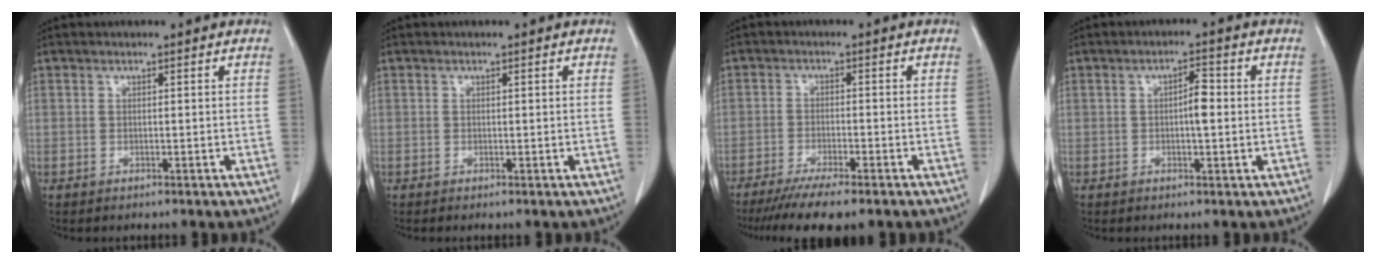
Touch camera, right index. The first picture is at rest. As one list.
[{"total": 0.0}, {"total": 9.3, "force": [-7.3, 1.0, 5.7], "torque": [-0.081, -0.018, -0.115]}, {"total": 3.0, "force": [-0.1, 0.7, 2.9], "torque": [-0.044, 0.007, -0.002]}]